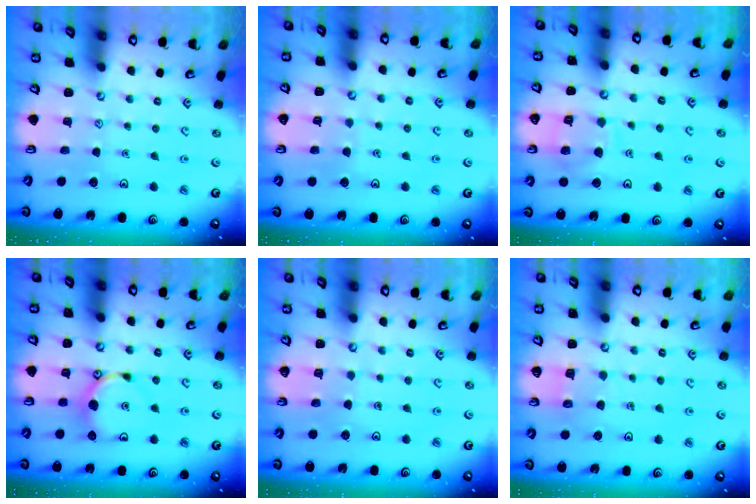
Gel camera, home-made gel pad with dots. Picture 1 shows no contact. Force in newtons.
{"total": 2.7, "press": 2.7, "slide": 0.2}
{"total": 9.7, "press": 9.7, "slide": 0.9}
{"total": 9.4, "press": 9.4, "slide": 0.6}
{"total": 3.0, "press": 3.0, "slide": 0.2}
{"total": 4.1, "press": 4.1, "slide": 0.4}